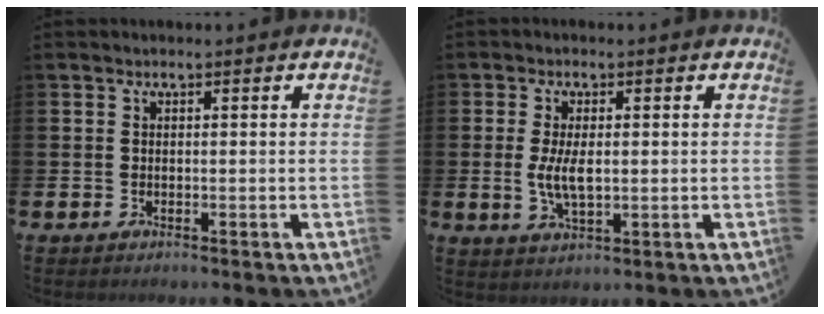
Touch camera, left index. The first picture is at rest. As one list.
[{"total": 4.4, "force": [0.2, 2.0, 3.9], "torque": [-0.066, 0.000, 0.000]}]